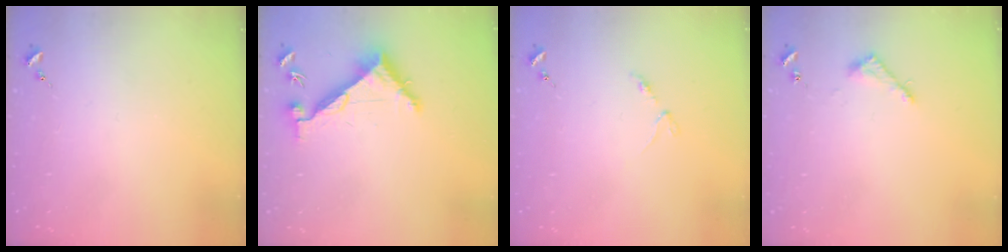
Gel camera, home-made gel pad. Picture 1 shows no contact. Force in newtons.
{"total": 7.2, "press": 7.2, "slide": 0.3}
{"total": 2.9, "press": 2.8, "slide": 0.4}
{"total": 3.6, "press": 3.6, "slide": 0.4}